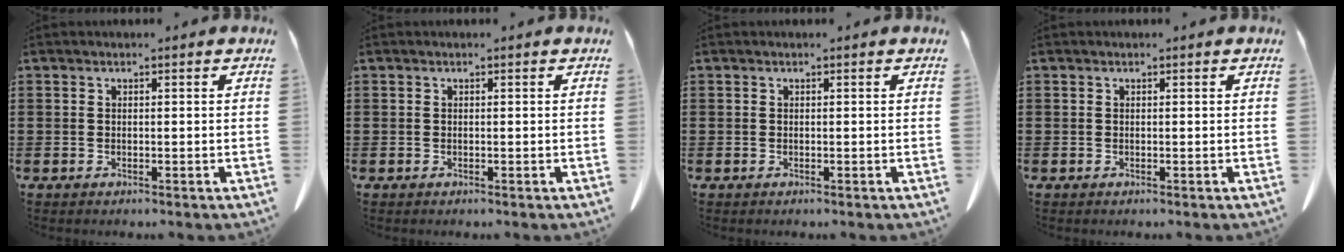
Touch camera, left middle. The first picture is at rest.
{"total": 0.0}
{"total": 0.0}
{"total": 0.0}